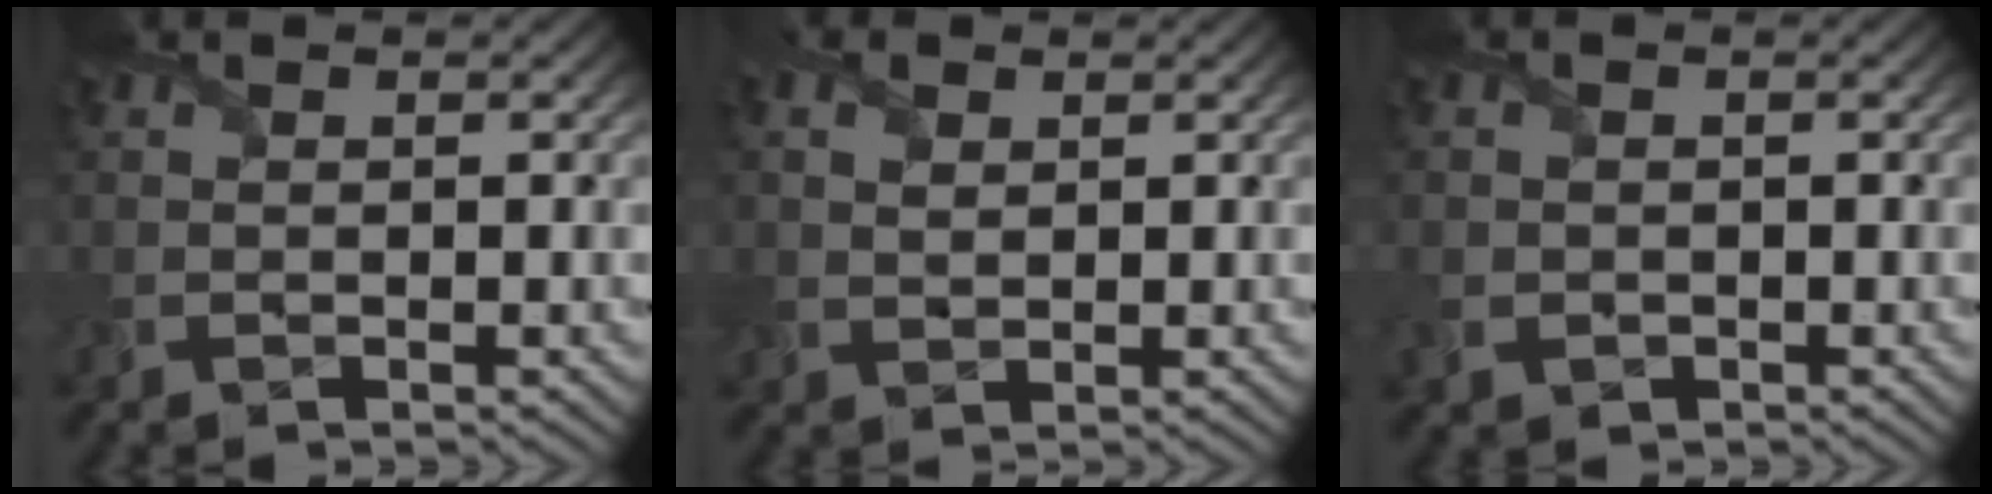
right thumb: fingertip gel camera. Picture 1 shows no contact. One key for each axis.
{"total": 2.0, "fx": 0.9, "fy": 1.2, "fz": 1.2, "tx": -0.035, "ty": 0.002, "tz": 0.018}
{"total": 2.5, "fx": -0.9, "fy": 2.1, "fz": 0.9, "tx": -0.030, "ty": -0.006, "tz": -0.015}